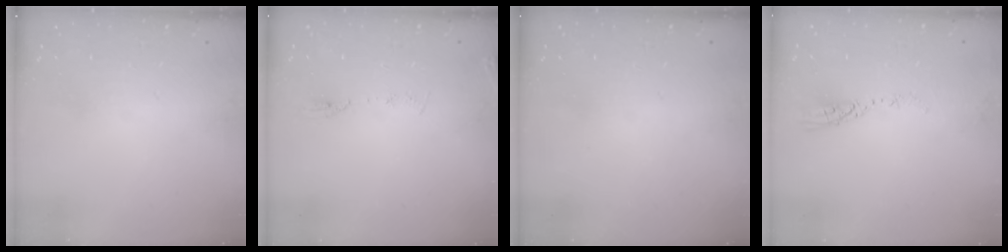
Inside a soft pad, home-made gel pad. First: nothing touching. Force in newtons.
{"total": 6.4, "press": 6.2, "slide": 1.6}
{"total": 12.1, "press": 3.1, "slide": 11.7}
{"total": 4.0, "press": 3.9, "slide": 0.5}